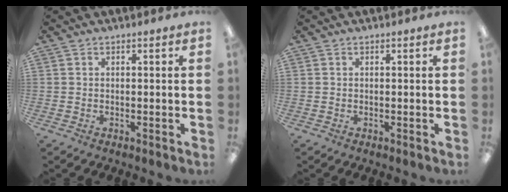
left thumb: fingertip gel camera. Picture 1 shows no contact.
{"total": 0.0}